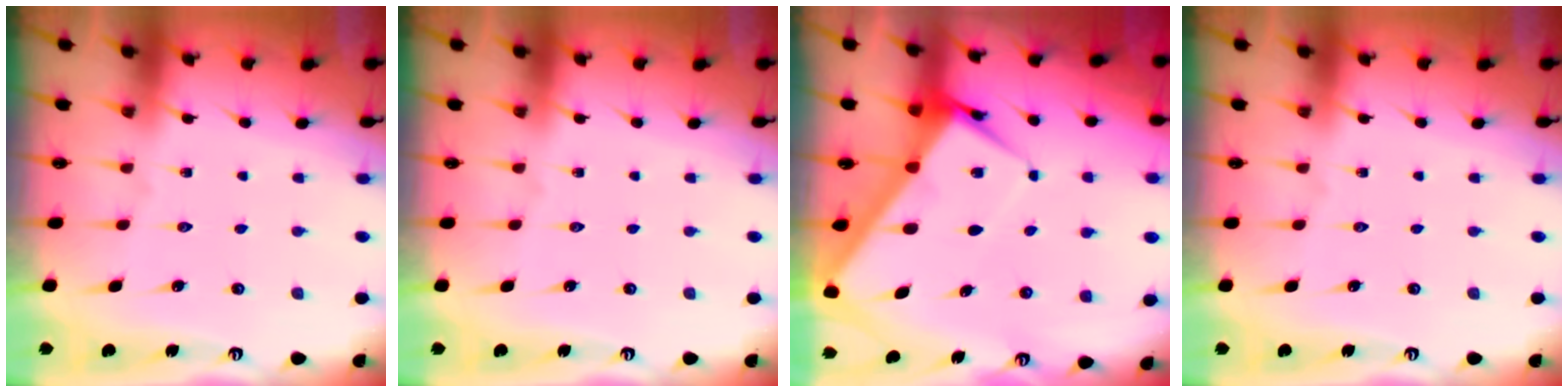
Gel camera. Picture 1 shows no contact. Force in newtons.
{"total": 0.0}
{"total": 8.4, "press": 8.3, "slide": 1.0}
{"total": 0.0}